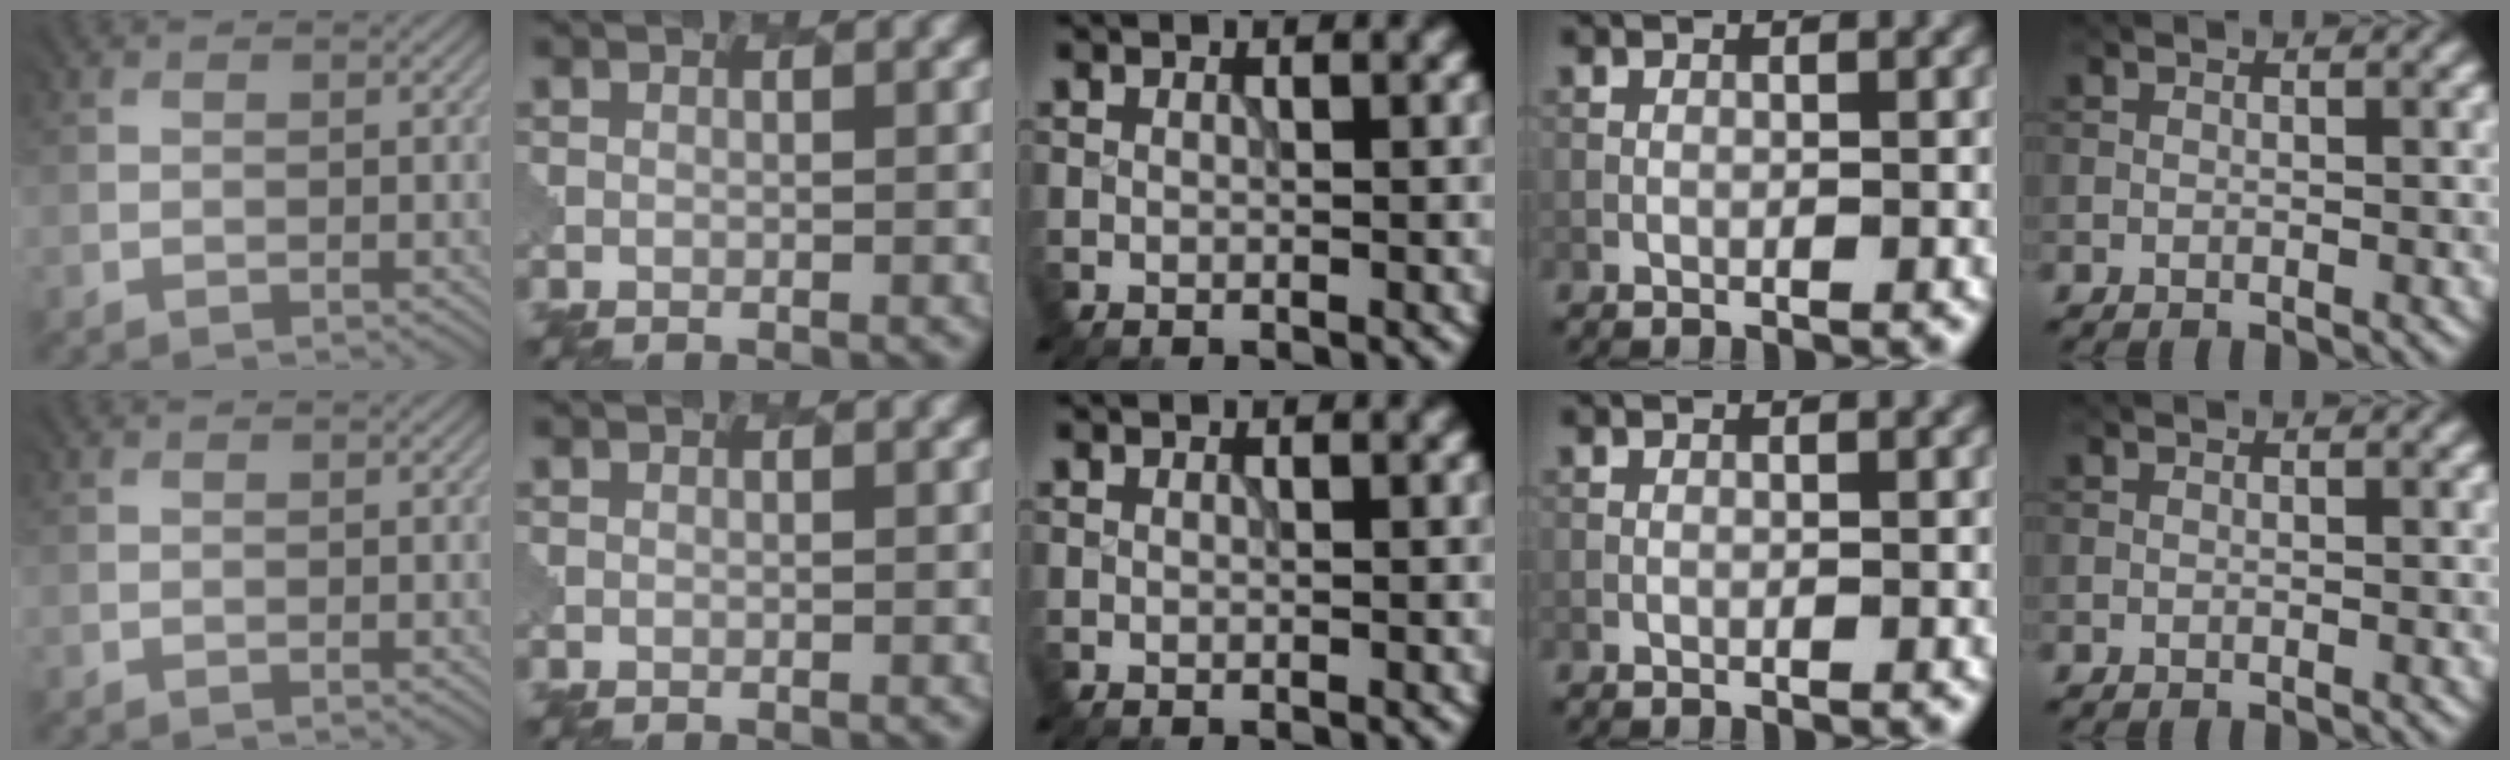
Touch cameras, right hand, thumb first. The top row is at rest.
{}